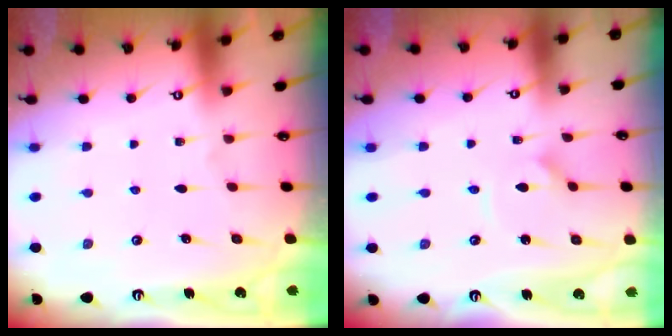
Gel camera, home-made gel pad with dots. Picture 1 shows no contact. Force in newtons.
{"total": 3.0, "press": 3.0, "slide": 0.2}